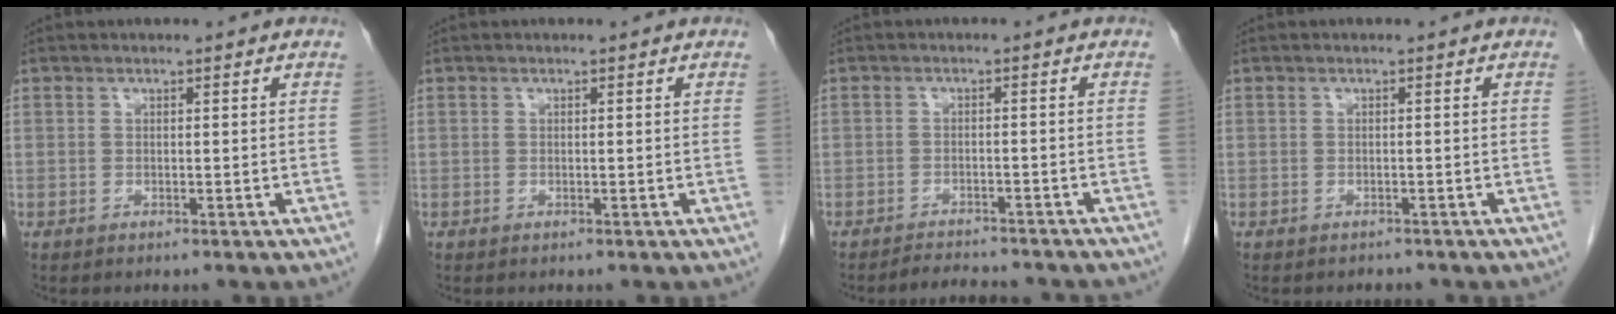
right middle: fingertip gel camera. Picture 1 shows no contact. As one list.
[{"total": 0.0}, {"total": 7.3, "force": [-6.8, 1.7, 2.1], "torque": [-0.028, -0.002, -0.085]}, {"total": 0.0}]